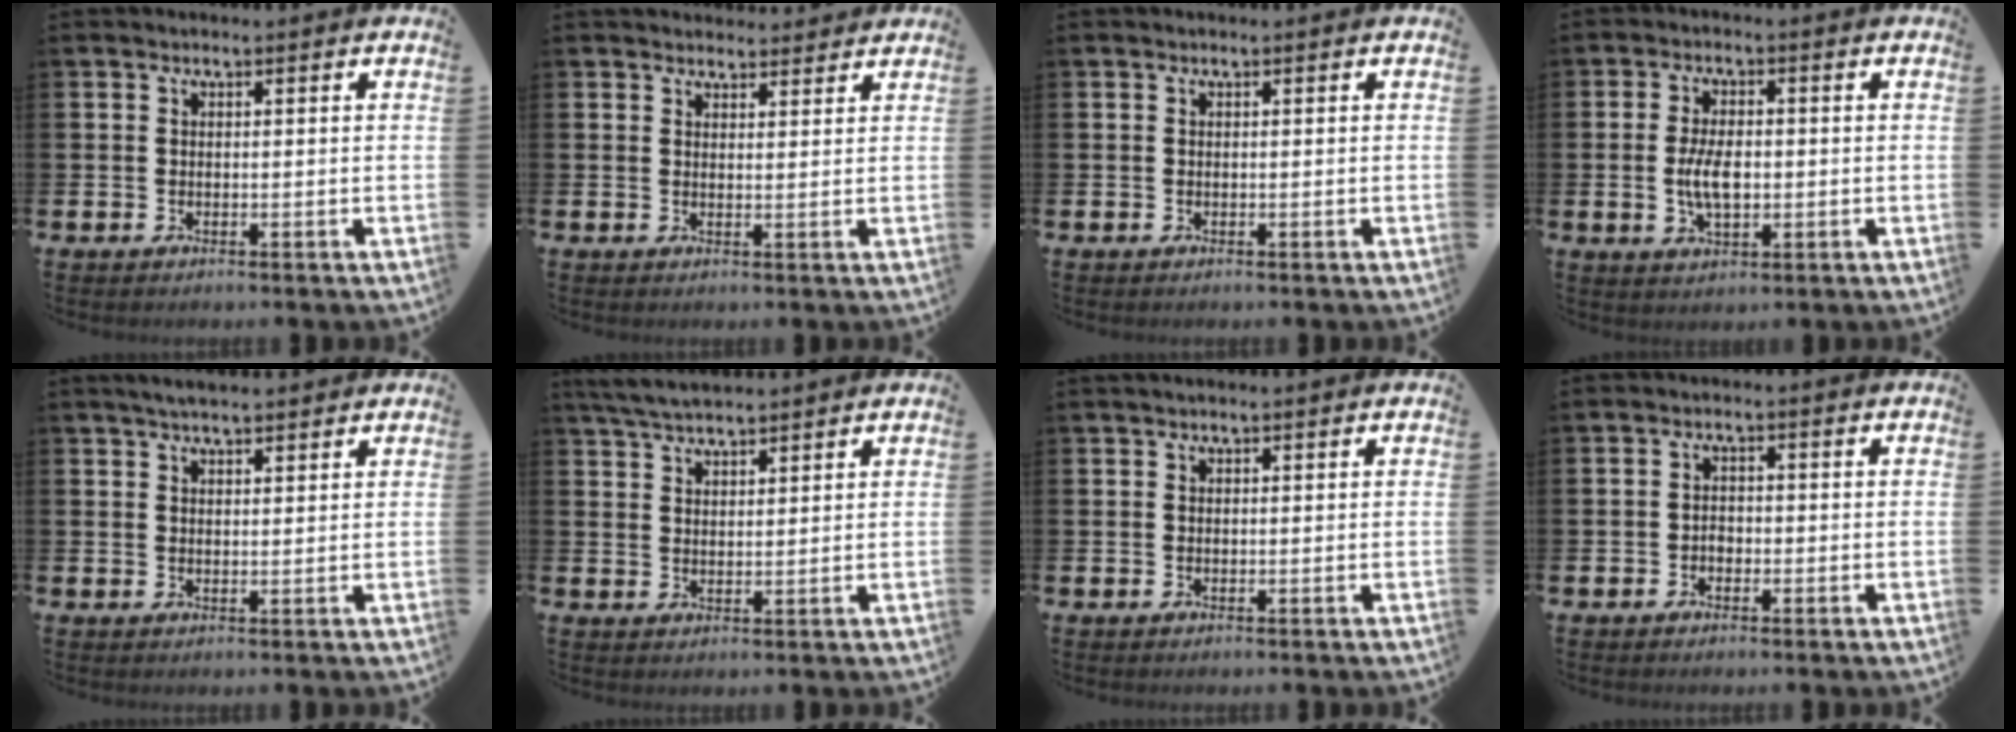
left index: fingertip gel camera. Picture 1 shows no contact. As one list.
[{"total": 2.6, "force": [2.5, 0.7, -0.2], "torque": [0.007, -0.012, 0.045]}, {"total": 0.0}, {"total": 5.2, "force": [-0.2, 2.5, 4.5], "torque": [-0.078, -0.001, -0.009]}, {"total": 3.2, "force": [2.9, 0.5, 1.1], "torque": [-0.025, -0.005, 0.052]}, {"total": 4.2, "force": [3.9, 0.8, 1.3], "torque": [-0.035, -0.010, 0.073]}, {"total": 0.6, "force": [0.5, 0.0, 0.3], "torque": [-0.001, -0.001, 0.009]}, {"total": 1.3, "force": [-0.5, 1.0, 0.6], "torque": [-0.008, 0.002, -0.012]}]